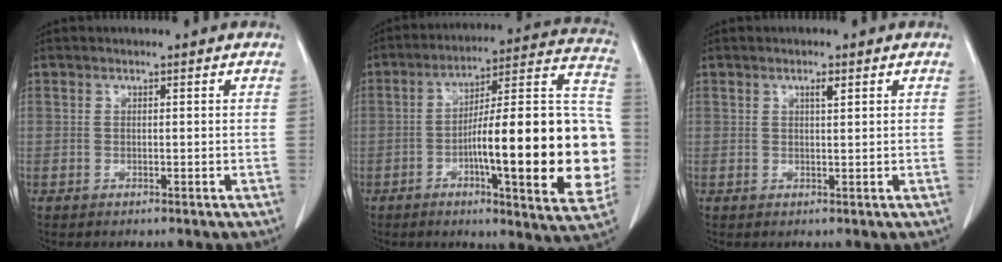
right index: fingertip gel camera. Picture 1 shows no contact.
{"total": 25.6, "force": [-4.4, 3.8, 24.9], "torque": [-0.281, 0.027, -0.061]}
{"total": 1.2, "force": [0.7, 0.1, 1.0], "torque": [-0.018, -0.001, 0.010]}